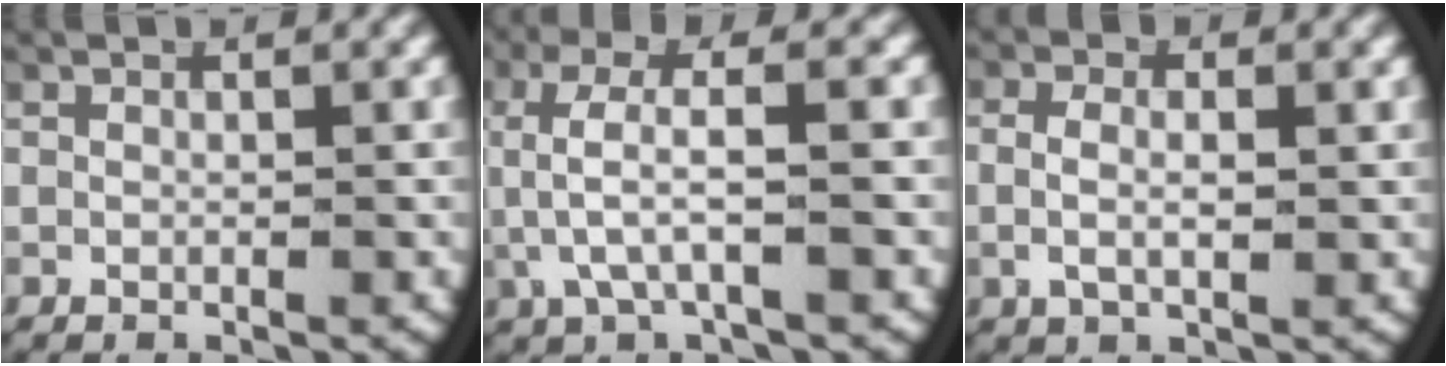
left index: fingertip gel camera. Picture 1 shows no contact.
{"total": 5.0, "force": [0.8, 2.1, 4.5], "torque": [-0.106, 0.005, 0.014]}
{"total": 2.7, "force": [0.0, 1.3, 2.4], "torque": [-0.058, -0.010, 0.006]}